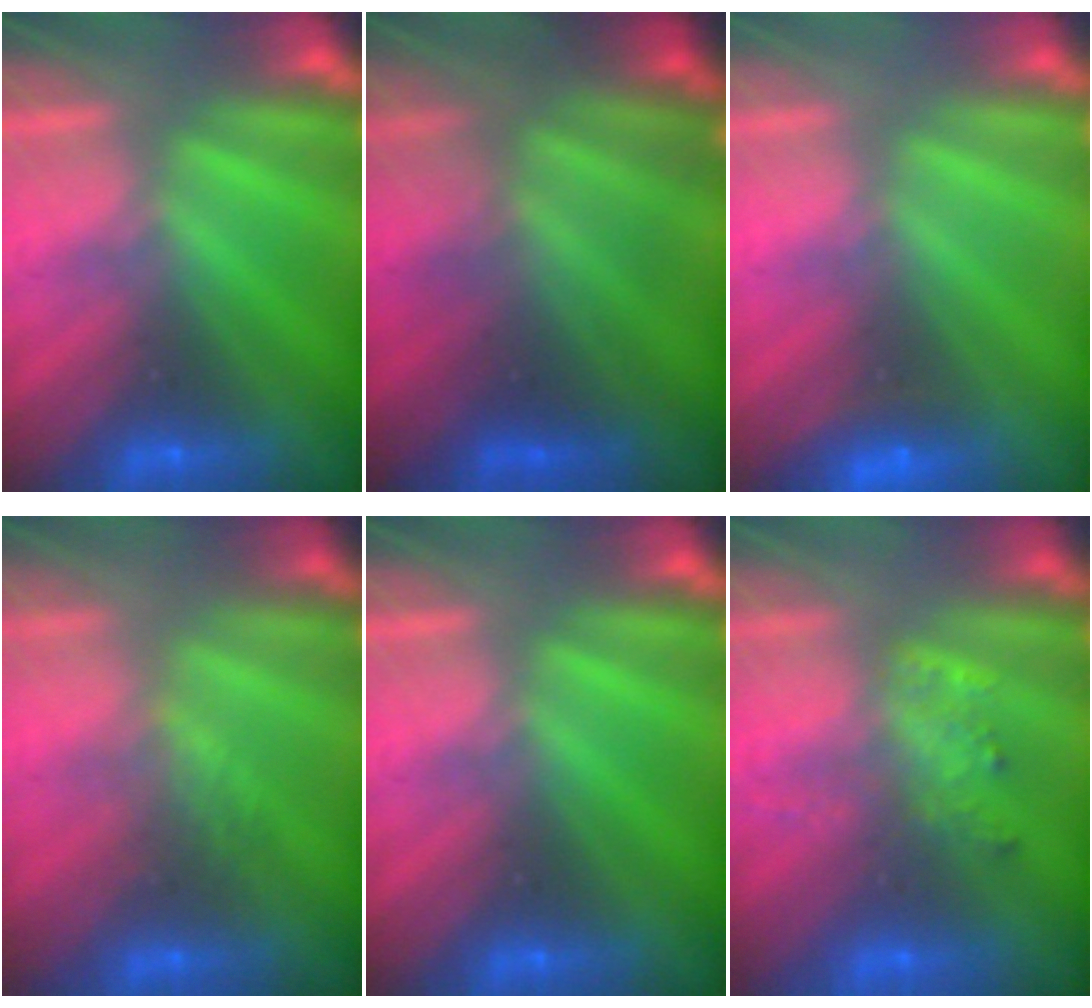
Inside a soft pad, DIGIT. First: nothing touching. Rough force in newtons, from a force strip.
{"total": 4.7}
{"total": 2.3}
{"total": 1.3}
{"total": 0.0}
{"total": 1.7}